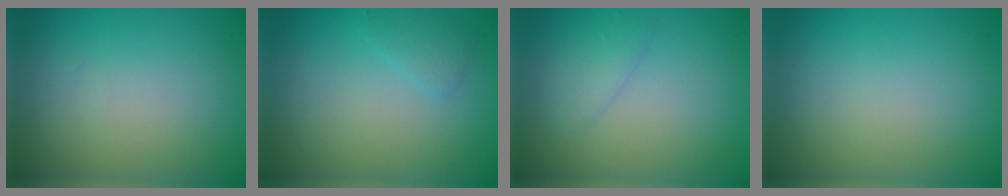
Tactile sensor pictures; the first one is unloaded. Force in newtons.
{"total": 1.1, "press": 1.1, "slide": 0.1}
{"total": 1.3, "press": 1.3, "slide": 0.1}
{"total": 0.0}